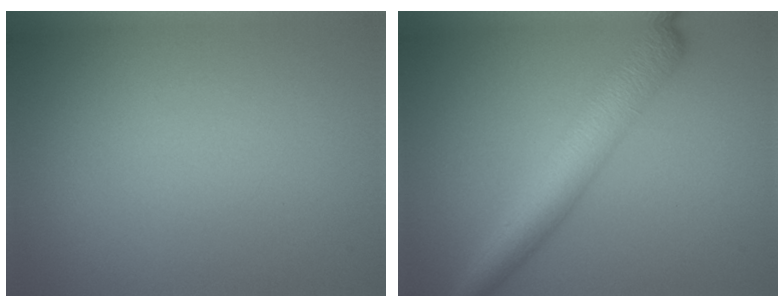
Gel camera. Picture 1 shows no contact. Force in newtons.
{"total": 5.4, "press": 5.4, "slide": 0.1}